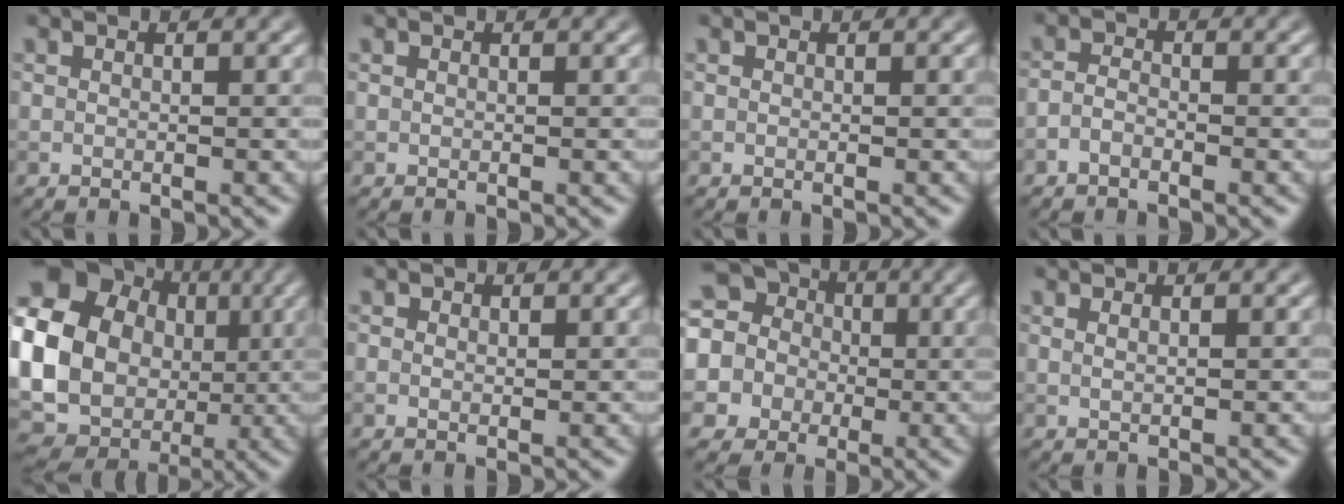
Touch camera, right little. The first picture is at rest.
{"total": 0.0}
{"total": 0.0}
{"total": 1.3, "force": [-0.9, 0.6, 0.7], "torque": [-0.015, 0.002, -0.023]}
{"total": 23.4, "force": [0.8, 21.2, 10.0], "torque": [-0.209, 0.012, -0.031]}
{"total": 0.6, "force": [0.3, 0.4, 0.2], "torque": [-0.004, -0.001, 0.005]}
{"total": 13.6, "force": [3.8, 12.1, 4.9], "torque": [-0.137, 0.044, 0.026]}
{"total": 0.8, "force": [0.5, 0.3, 0.6], "torque": [-0.008, -0.002, 0.003]}